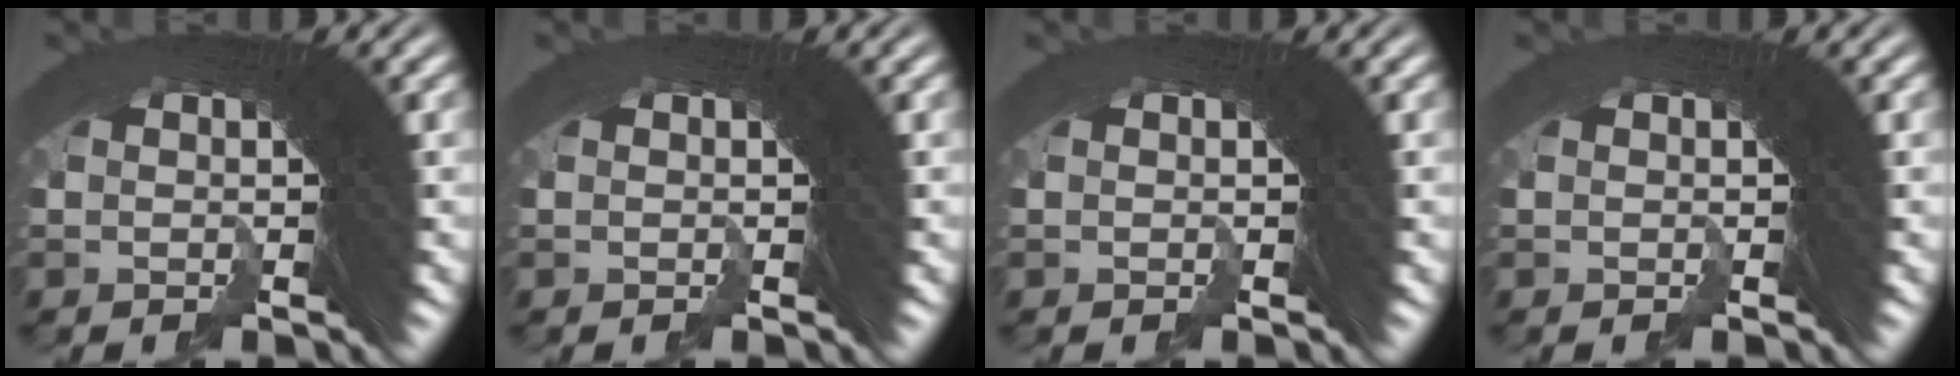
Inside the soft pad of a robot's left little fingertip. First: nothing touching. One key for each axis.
{"total": 0.0}
{"total": 0.0}
{"total": 0.0}